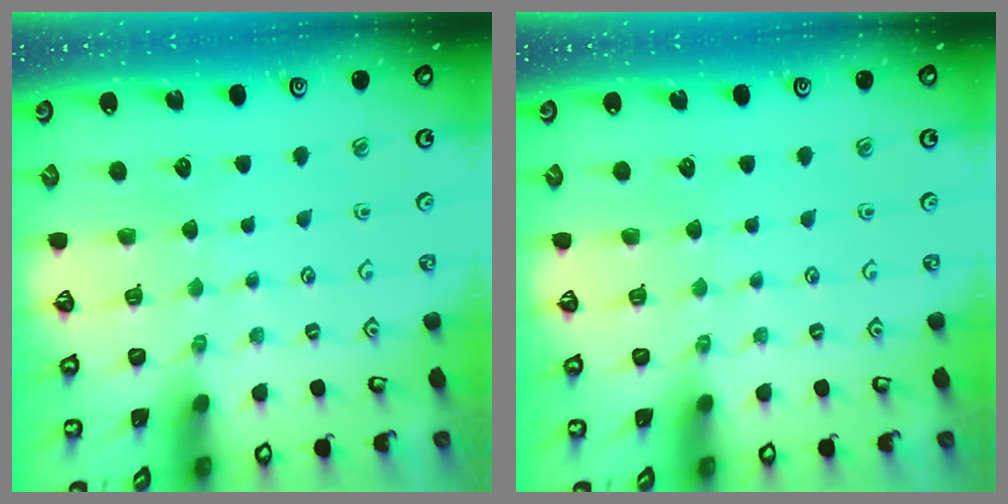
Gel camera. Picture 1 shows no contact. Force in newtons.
{"total": 0.0}